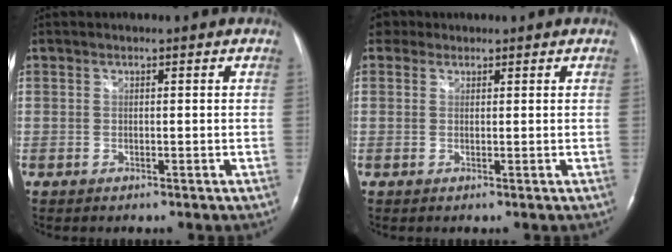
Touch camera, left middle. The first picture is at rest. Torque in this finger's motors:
{"motor_torque": [0.01, 0.02, -0.06, 0.00]}